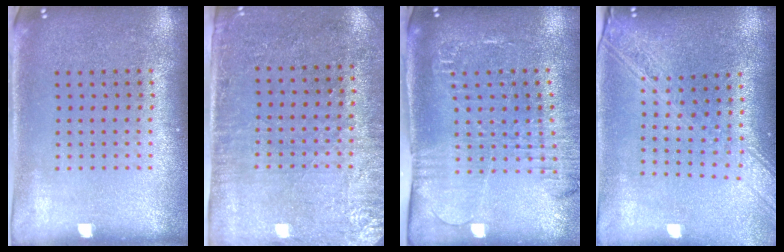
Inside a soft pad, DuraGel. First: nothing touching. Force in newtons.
{"total": 2.9, "press": 2.5, "slide": 1.5}
{"total": 1.9, "press": 1.9, "slide": 0.4}
{"total": 2.2, "press": 1.9, "slide": 1.2}